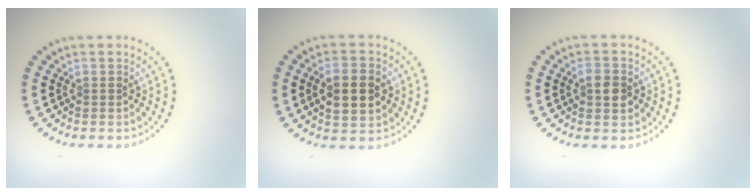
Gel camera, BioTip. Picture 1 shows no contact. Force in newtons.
{"total": 5.0, "press": 5.0, "slide": 0.3}
{"total": 2.6, "press": 2.6, "slide": 0.1}